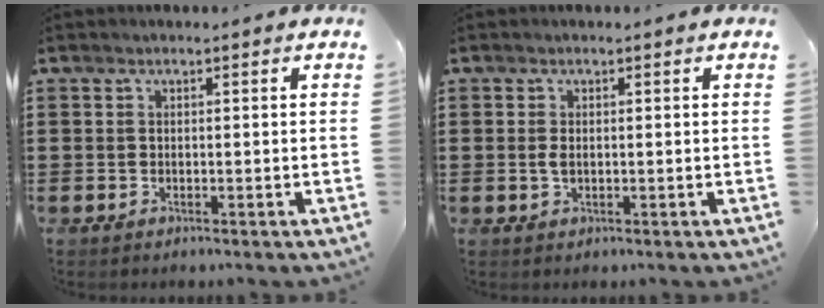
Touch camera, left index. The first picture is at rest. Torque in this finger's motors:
{"motor_torque": [0.38, 0.43, 0.22, 0.01]}